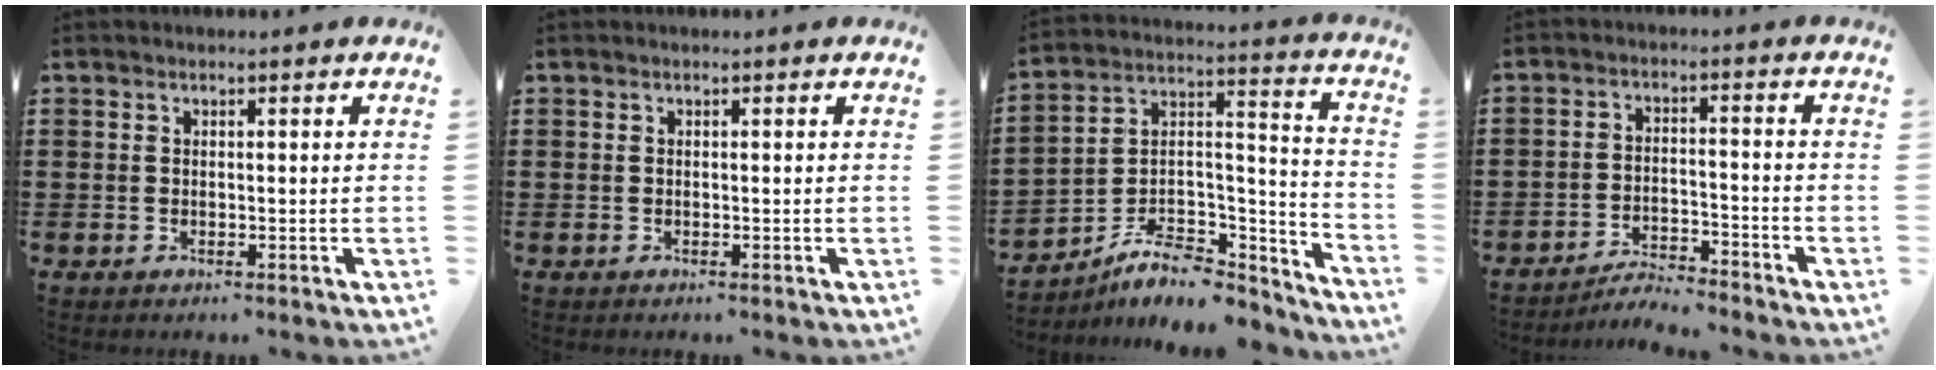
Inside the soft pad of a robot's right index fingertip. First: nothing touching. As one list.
[{"total": 0.0}, {"total": 8.9, "force": [-6.7, 4.1, 4.1], "torque": [-0.080, 0.017, -0.127]}, {"total": 4.3, "force": [-4.3, 0.0, 0.5], "torque": [-0.013, 0.004, -0.090]}]